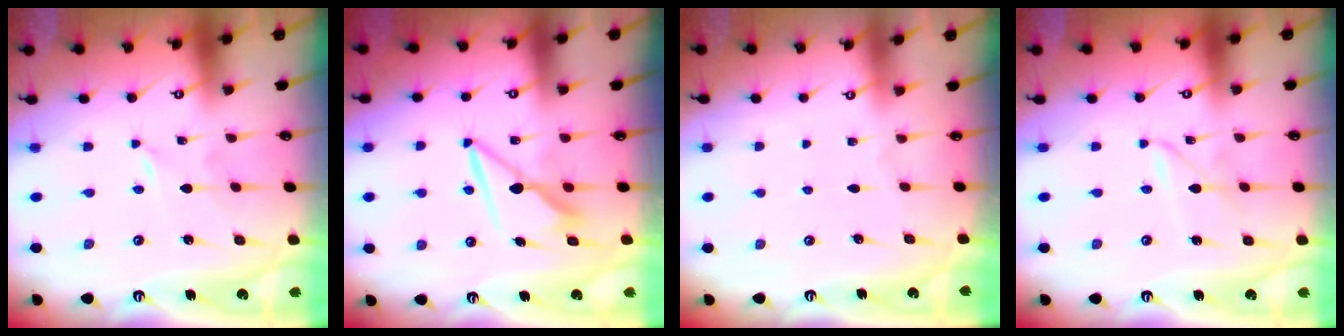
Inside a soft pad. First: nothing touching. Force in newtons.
{"total": 7.7, "press": 7.7, "slide": 0.3}
{"total": 0.0}
{"total": 2.1, "press": 2.1, "slide": 0.1}